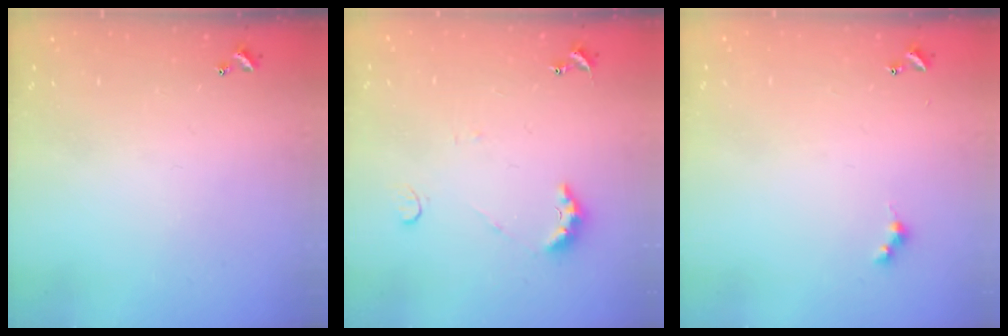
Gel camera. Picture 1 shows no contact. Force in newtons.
{"total": 3.7, "press": 3.6, "slide": 0.8}
{"total": 2.6, "press": 2.6, "slide": 0.5}